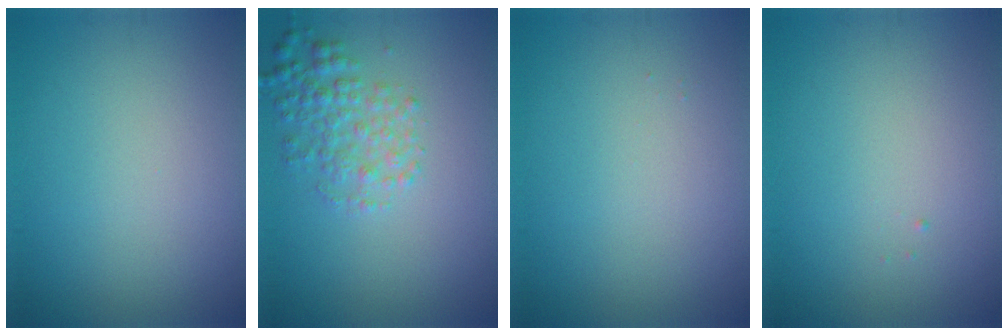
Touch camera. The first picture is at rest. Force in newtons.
{"total": 2.9, "press": 2.9, "slide": 0.1}
{"total": 0.0}
{"total": 0.0}